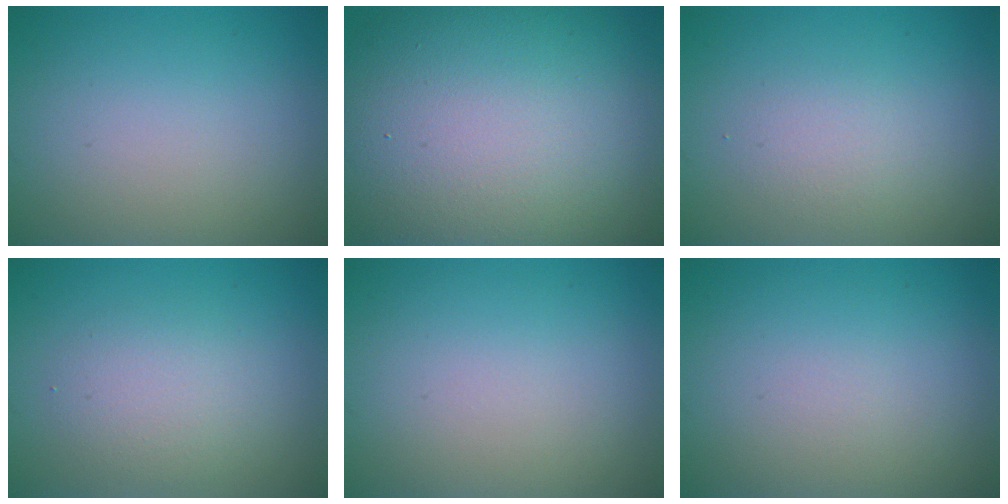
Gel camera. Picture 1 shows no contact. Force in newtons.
{"total": 18.0, "press": 18.0, "slide": 0.8}
{"total": 1.7, "press": 1.7, "slide": 0.2}
{"total": 2.6, "press": 2.6, "slide": 0.1}
{"total": 0.0}
{"total": 0.0}